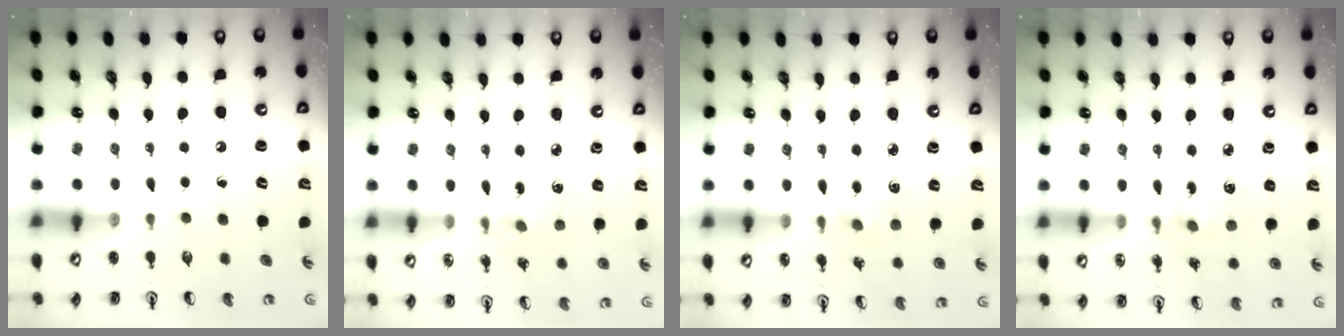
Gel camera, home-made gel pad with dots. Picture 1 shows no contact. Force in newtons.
{"total": 2.8, "press": 2.7, "slide": 0.7}
{"total": 1.9, "press": 1.8, "slide": 0.2}
{"total": 5.6, "press": 5.3, "slide": 1.7}